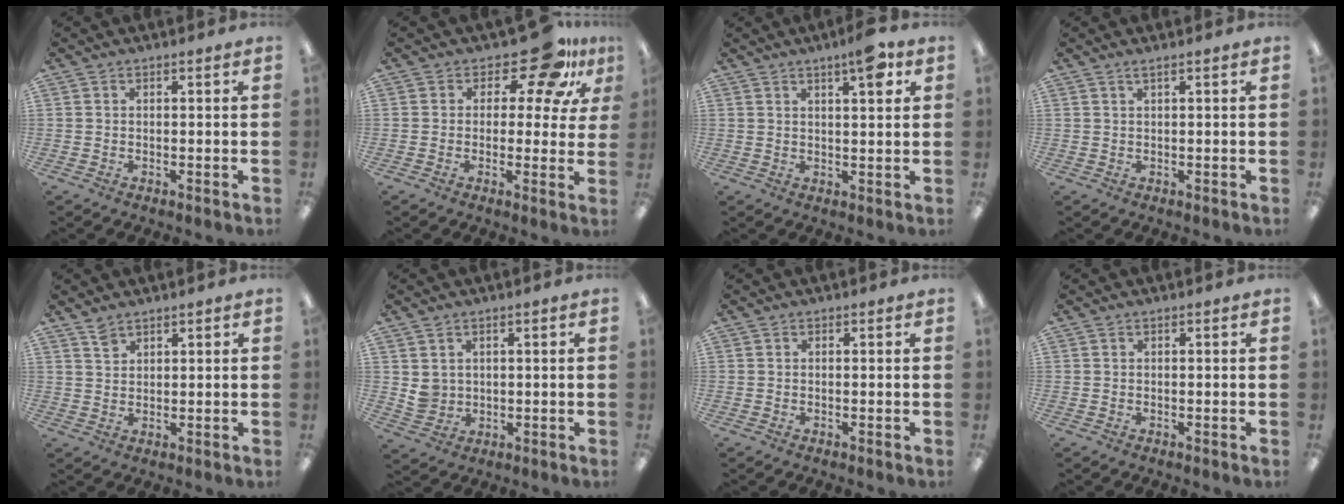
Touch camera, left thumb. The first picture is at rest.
{"total": 13.1, "force": [8.6, 5.8, 8.1], "torque": [-0.113, -0.063, 0.144]}
{"total": 6.9, "force": [4.0, 1.7, 5.3], "torque": [-0.072, -0.016, 0.060]}
{"total": 1.3, "force": [0.8, 0.0, 1.0], "torque": [-0.021, -0.001, 0.014]}
{"total": 3.2, "force": [2.5, 1.6, 1.1], "torque": [-0.018, -0.006, 0.047]}
{"total": 4.2, "force": [1.4, 3.9, 0.9], "torque": [-0.009, 0.000, 0.028]}
{"total": 0.0}
{"total": 0.0}